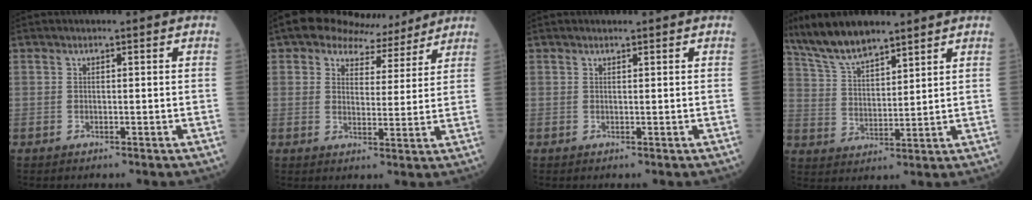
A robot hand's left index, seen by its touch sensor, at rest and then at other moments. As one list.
[{"total": 8.2, "force": [7.2, 3.7, 1.7], "torque": [-0.024, 0.017, 0.098]}, {"total": 0.6, "force": [0.6, 0.1, 0.2], "torque": [-0.010, 0.005, 0.010]}, {"total": 9.9, "force": [8.5, 1.9, 4.7], "torque": [-0.102, 0.015, 0.167]}]